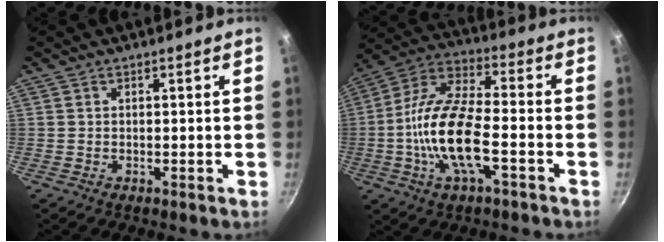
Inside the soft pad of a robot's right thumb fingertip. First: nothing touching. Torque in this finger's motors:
{"motor_torque": [2.48, 2.53, 1.77, -0.25, 0.62]}